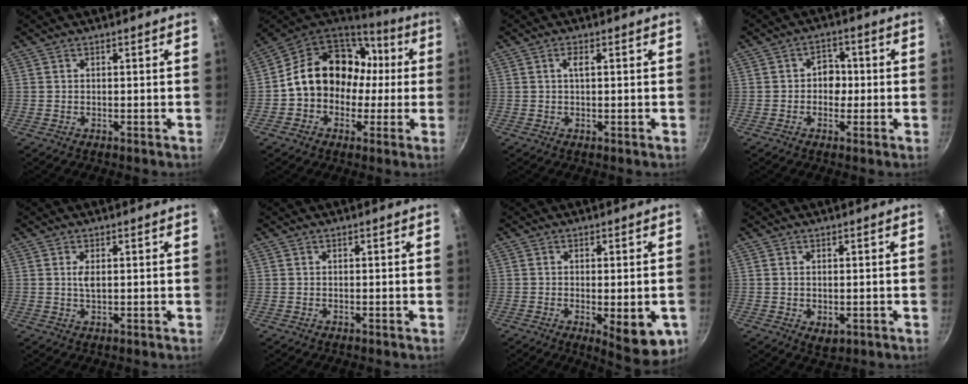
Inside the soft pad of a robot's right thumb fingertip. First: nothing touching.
{"total": 18.8, "force": [0.9, 15.3, 11.0], "torque": [-0.142, 0.060, 0.009]}
{"total": 1.8, "force": [0.3, 0.5, 1.7], "torque": [-0.036, 0.003, 0.004]}
{"total": 4.6, "force": [-0.3, 3.8, 2.6], "torque": [0.000, 0.008, -0.012]}
{"total": 2.1, "force": [0.5, 1.0, 1.8], "torque": [-0.034, -0.001, 0.010]}
{"total": 0.0}
{"total": 11.1, "force": [-3.2, 3.7, 9.9], "torque": [-0.110, -0.006, -0.033]}
{"total": 3.3, "force": [-0.4, 2.1, 2.5], "torque": [-0.037, -0.011, -0.003]}